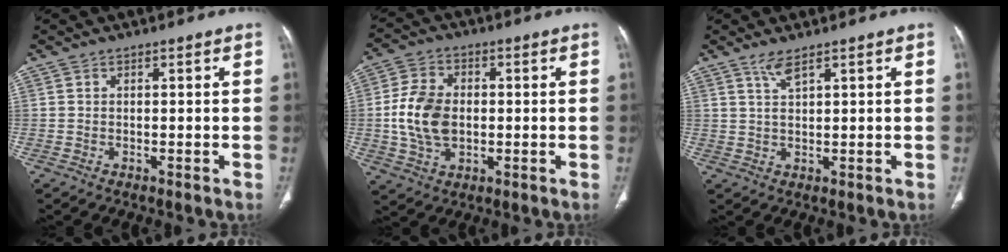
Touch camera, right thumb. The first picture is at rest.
{"total": 10.8, "force": [-0.4, 7.4, 7.8], "torque": [-0.143, 0.006, -0.007]}
{"total": 2.7, "force": [1.9, 0.4, 1.9], "torque": [-0.038, -0.005, 0.044]}